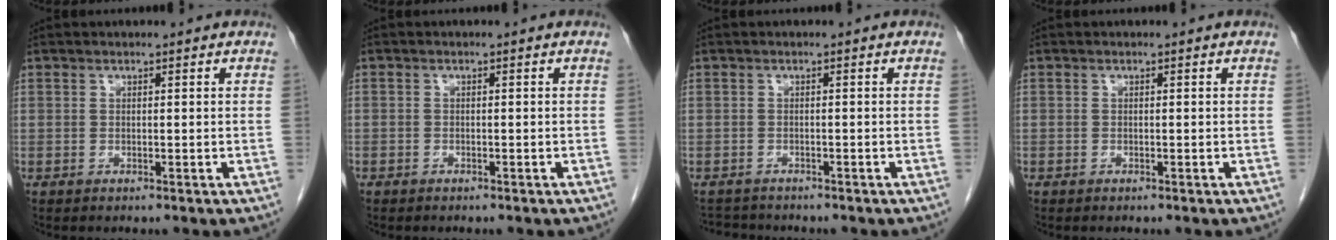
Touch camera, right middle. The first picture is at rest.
{"total": 0.8, "force": [-0.6, 0.5, 0.1], "torque": [-0.008, 0.003, -0.010]}
{"total": 3.1, "force": [-3.1, 0.7, -0.1], "torque": [0.003, -0.009, -0.048]}
{"total": 0.0}